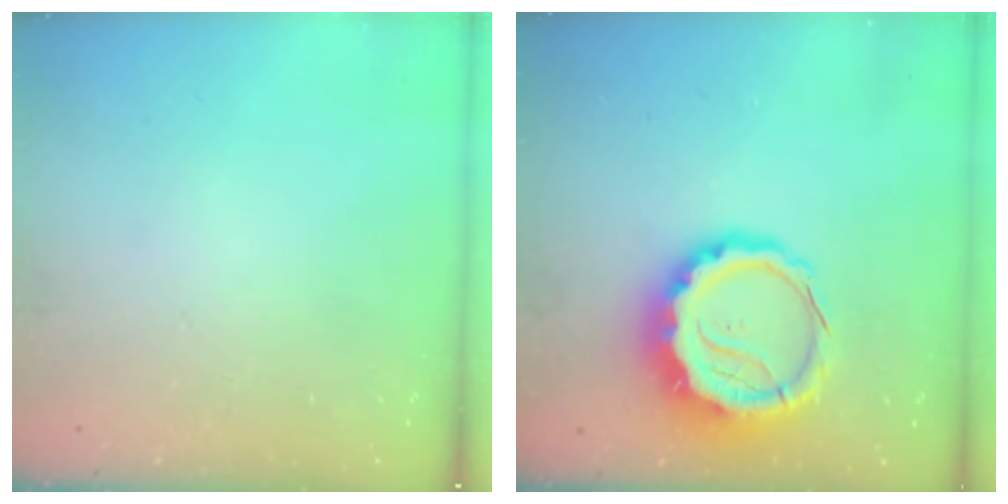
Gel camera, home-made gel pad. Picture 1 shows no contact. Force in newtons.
{"total": 12.2, "press": 11.9, "slide": 2.7}